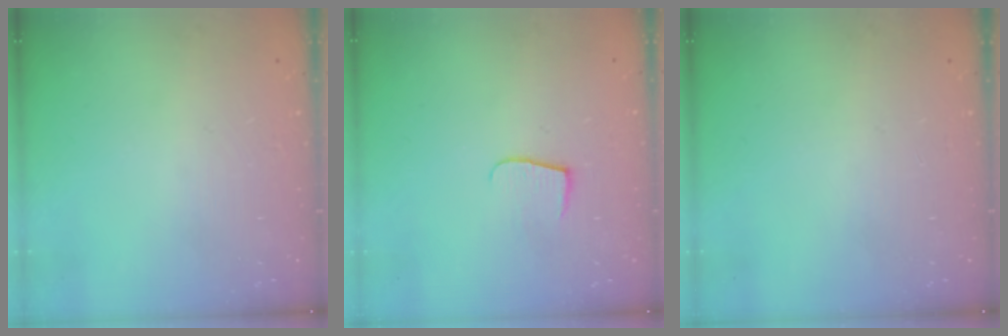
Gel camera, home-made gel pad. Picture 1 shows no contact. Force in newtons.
{"total": 4.9, "press": 4.9, "slide": 0.5}
{"total": 0.0}